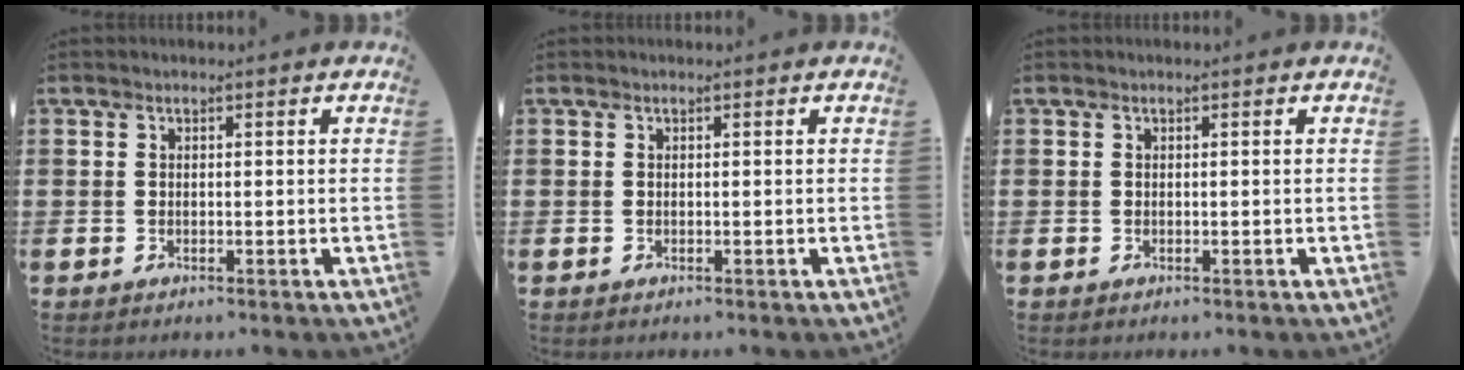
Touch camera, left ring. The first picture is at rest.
{"total": 0.0}
{"total": 0.0}